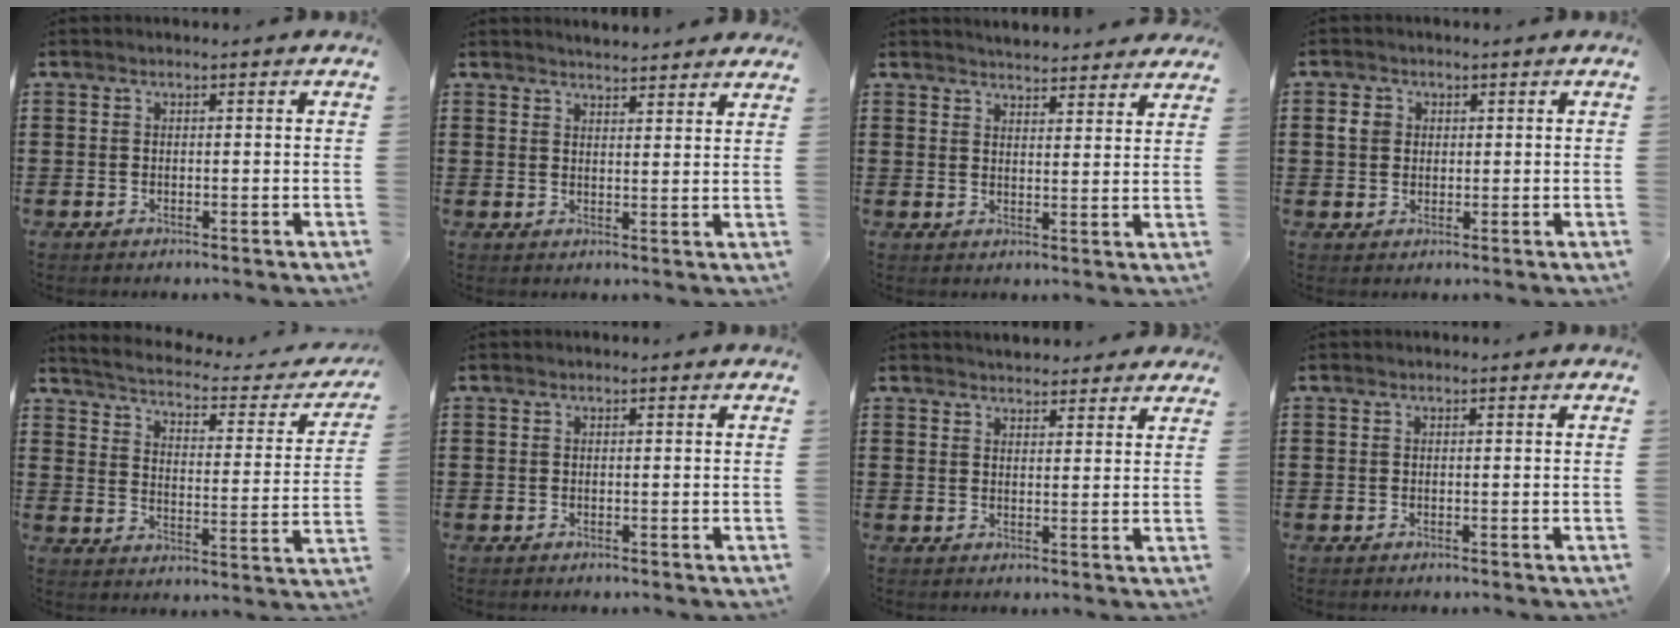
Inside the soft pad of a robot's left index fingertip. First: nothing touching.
{"total": 2.8, "force": [2.8, -0.1, 0.0], "torque": [-0.008, -0.009, 0.052]}
{"total": 3.6, "force": [3.6, 0.2, 0.2], "torque": [-0.006, -0.018, 0.065]}
{"total": 2.6, "force": [0.8, 2.3, 1.1], "torque": [-0.031, 0.010, 0.012]}
{"total": 2.7, "force": [2.5, 0.0, 0.9], "torque": [-0.039, -0.028, 0.032]}
{"total": 0.0}
{"total": 2.7, "force": [2.7, 0.5, 0.1], "torque": [-0.001, -0.006, 0.049]}
{"total": 0.0}